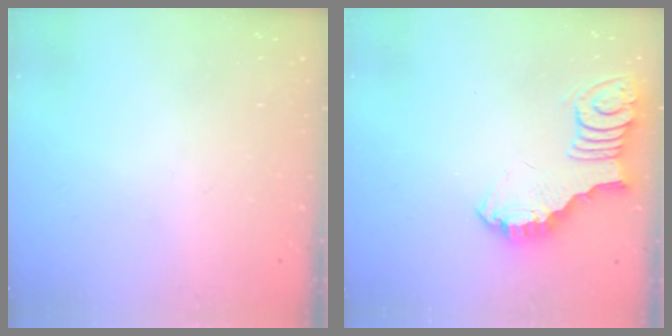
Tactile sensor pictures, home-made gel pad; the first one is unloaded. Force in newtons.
{"total": 6.2, "press": 6.1, "slide": 0.6}